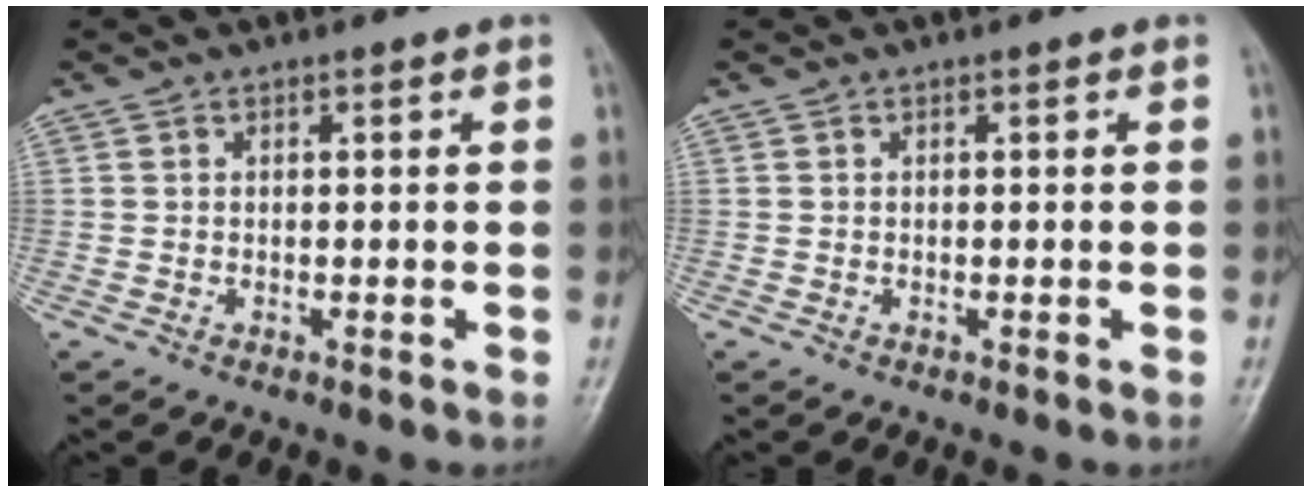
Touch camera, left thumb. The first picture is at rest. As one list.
[{"total": 0.0}]